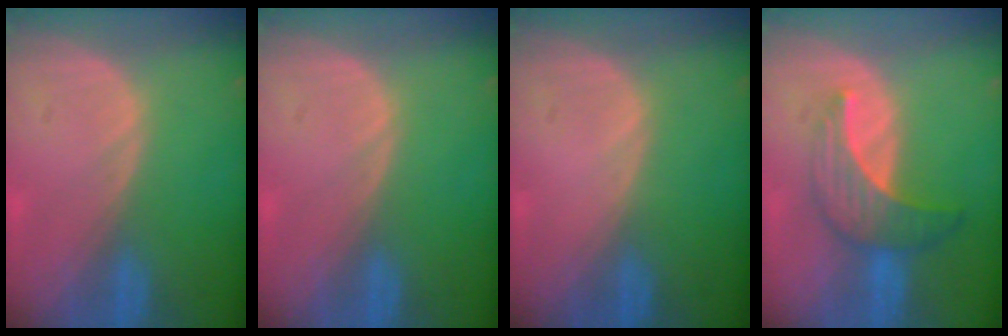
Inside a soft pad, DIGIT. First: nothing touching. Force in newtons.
{"total": 0.0}
{"total": 0.0}
{"total": 7.3, "press": 6.6, "slide": 3.1}